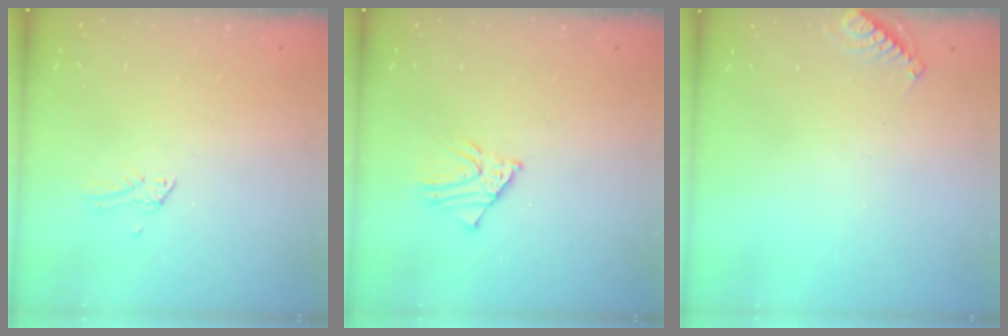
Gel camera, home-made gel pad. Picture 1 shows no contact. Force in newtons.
{"total": 3.3, "press": 3.2, "slide": 0.3}
{"total": 4.5, "press": 4.4, "slide": 0.7}